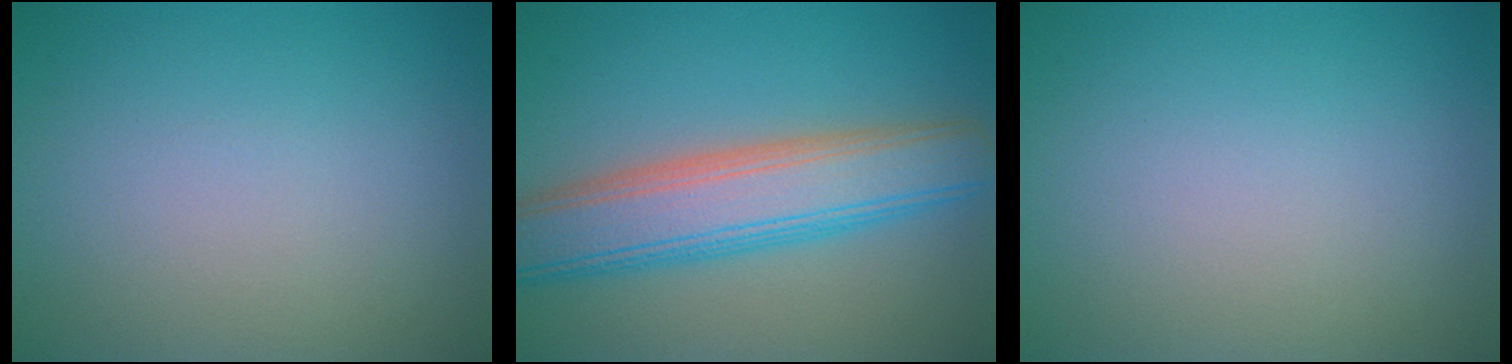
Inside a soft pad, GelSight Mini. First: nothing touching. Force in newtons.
{"total": 7.8, "press": 7.8, "slide": 0.5}
{"total": 0.0}